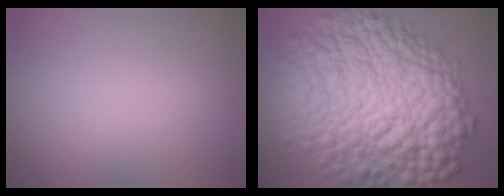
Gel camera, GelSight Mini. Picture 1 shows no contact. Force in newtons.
{"total": 13.5, "press": 13.5, "slide": 0.1}